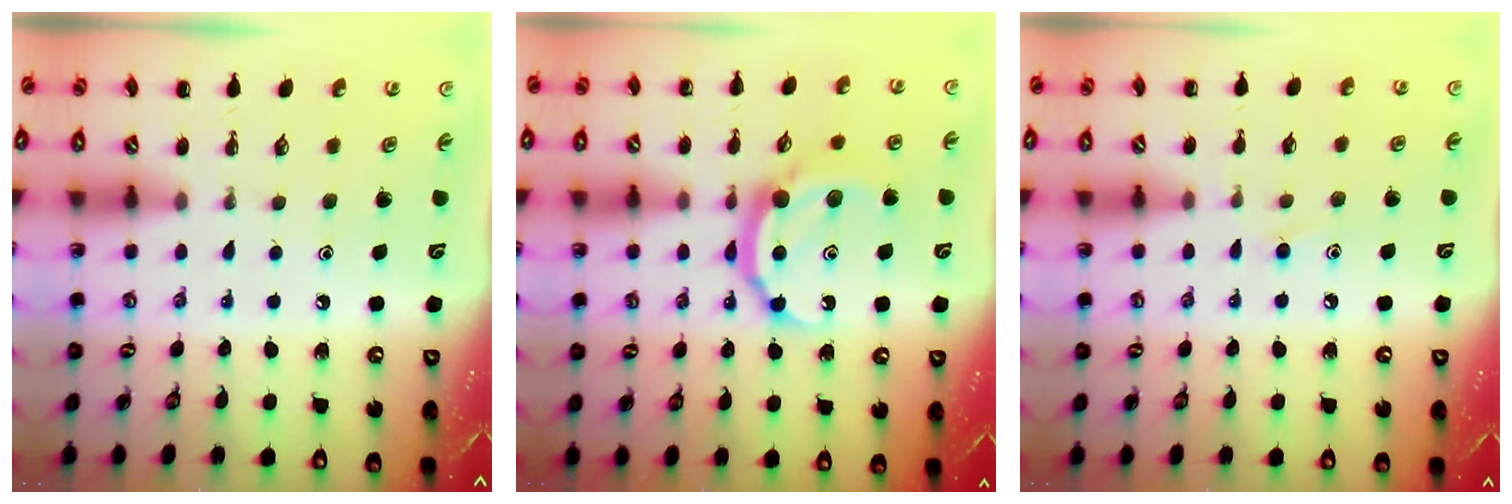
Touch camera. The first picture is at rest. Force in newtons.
{"total": 11.6, "press": 11.6, "slide": 0.7}
{"total": 7.7, "press": 7.3, "slide": 2.4}